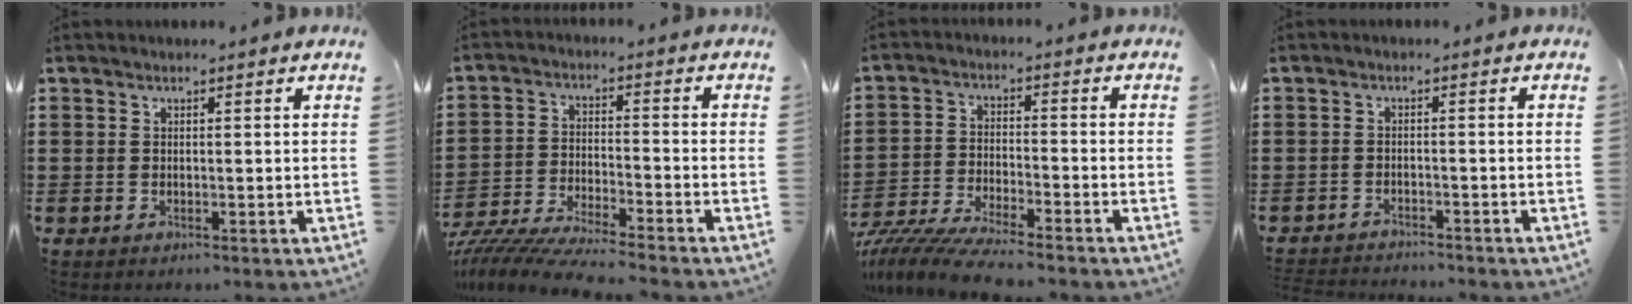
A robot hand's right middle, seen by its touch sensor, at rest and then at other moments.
{"total": 6.8, "force": [-6.6, -0.3, 1.6], "torque": [-0.045, -0.012, -0.135]}
{"total": 6.9, "force": [-6.6, 0.0, 2.1], "torque": [-0.053, -0.009, -0.132]}
{"total": 2.1, "force": [-2.1, 0.1, -0.1], "torque": [-0.005, 0.000, -0.046]}